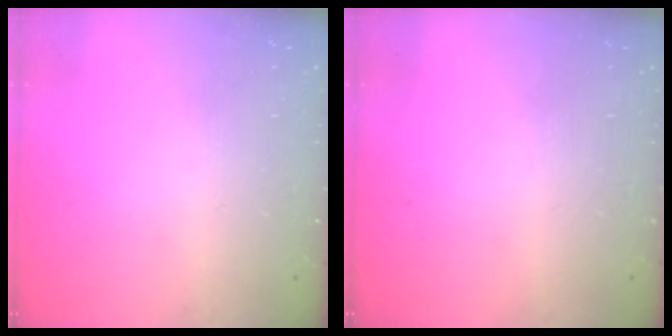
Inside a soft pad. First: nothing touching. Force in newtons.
{"total": 0.0}